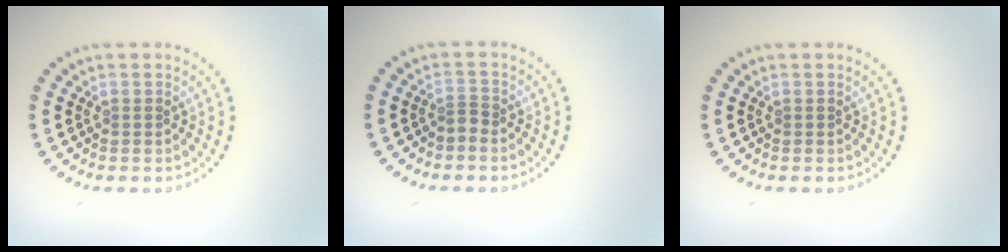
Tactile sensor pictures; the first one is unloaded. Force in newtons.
{"total": 0.8, "press": 0.4, "slide": 0.7}
{"total": 0.0}